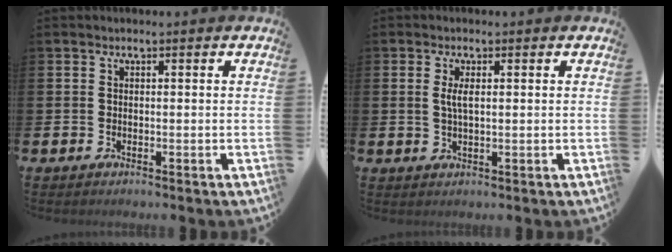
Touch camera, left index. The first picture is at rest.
{"total": 2.3, "force": [0.8, 0.7, 2.1], "torque": [-0.041, 0.004, 0.011]}